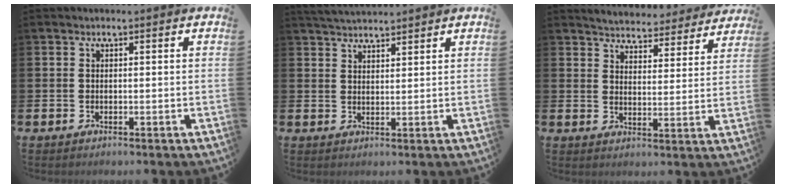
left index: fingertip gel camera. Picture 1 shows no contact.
{"total": 3.4, "force": [3.3, 0.3, 0.4], "torque": [-0.013, -0.013, 0.062]}
{"total": 4.5, "force": [4.5, 0.6, 0.1], "torque": [-0.020, -0.038, 0.075]}